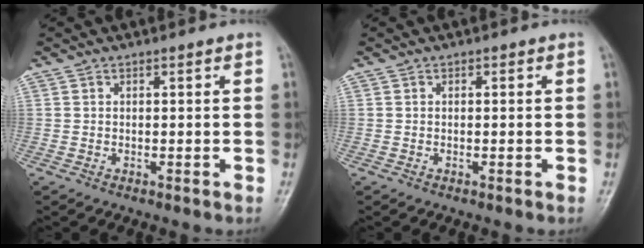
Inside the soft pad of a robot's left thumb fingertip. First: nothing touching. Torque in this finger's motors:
{"motor_torque": [0.00, 0.00, -0.07, -0.07, 0.00]}